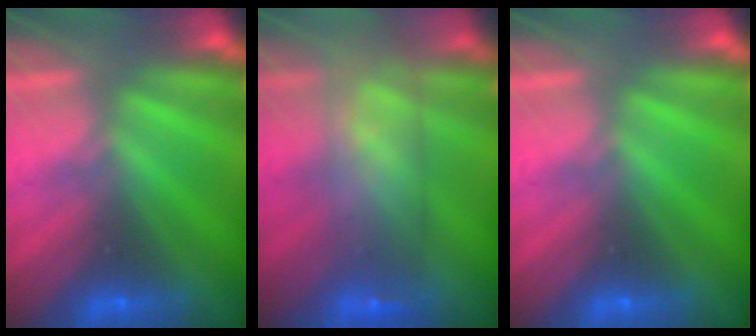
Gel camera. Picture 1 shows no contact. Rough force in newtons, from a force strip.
{"total": 9.8}
{"total": 0.0}